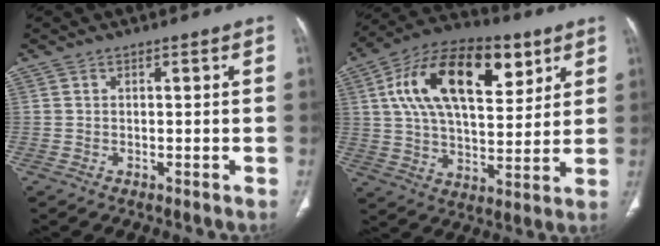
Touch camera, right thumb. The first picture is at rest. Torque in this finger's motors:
{"motor_torque": [2.09, 2.67, 0.92, -0.41, 0.46]}